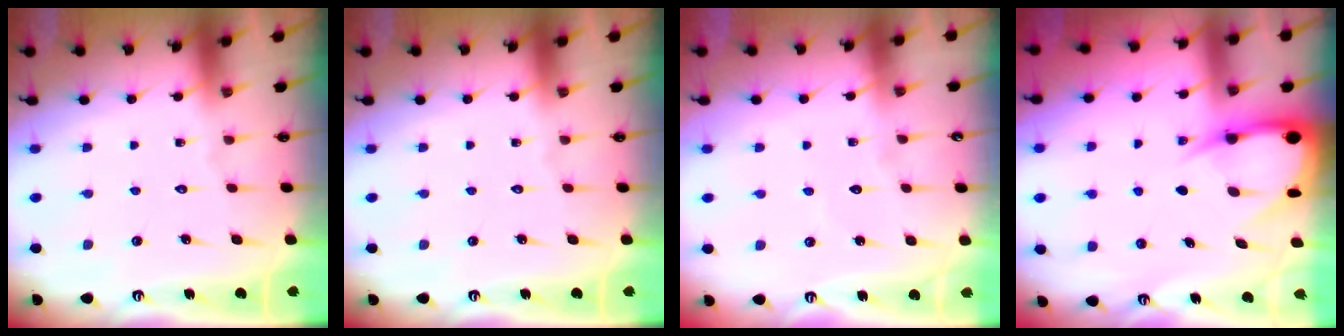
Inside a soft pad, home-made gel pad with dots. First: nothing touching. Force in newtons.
{"total": 0.0}
{"total": 3.6, "press": 3.6, "slide": 0.4}
{"total": 7.1, "press": 7.1, "slide": 0.8}